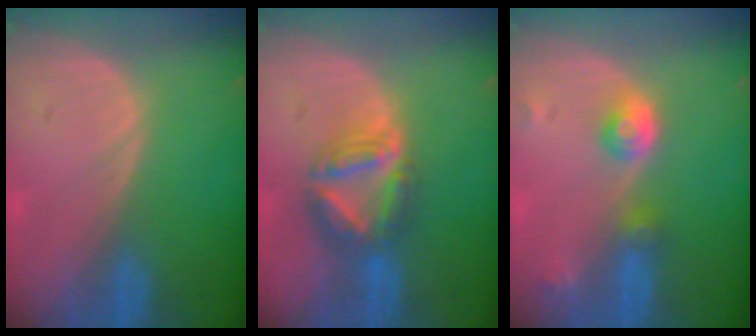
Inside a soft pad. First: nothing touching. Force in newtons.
{"total": 7.7, "press": 6.7, "slide": 3.9}
{"total": 4.2, "press": 4.1, "slide": 1.0}